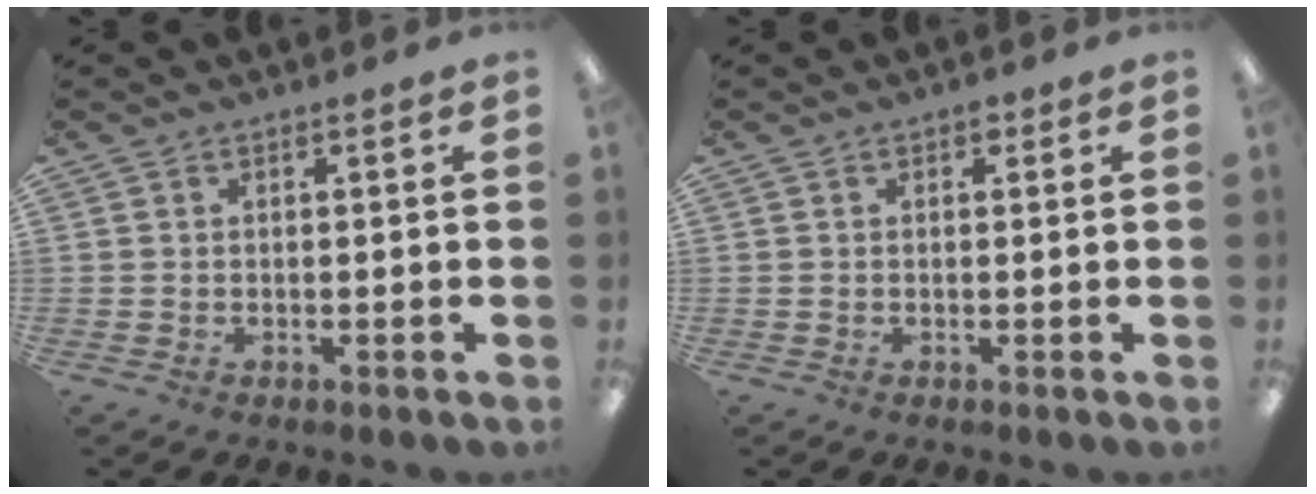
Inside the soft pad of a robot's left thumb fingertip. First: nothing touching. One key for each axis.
{"total": 1.1, "fx": 0.6, "fy": 0.7, "fz": 0.6, "tx": -0.005, "ty": 0.000, "tz": 0.009}